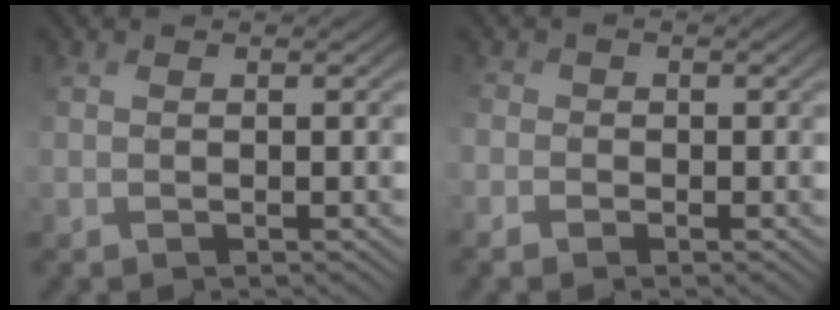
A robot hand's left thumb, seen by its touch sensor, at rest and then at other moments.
{"total": 2.4, "force": [-1.5, 1.8, 0.6], "torque": [-0.018, -0.006, -0.036]}